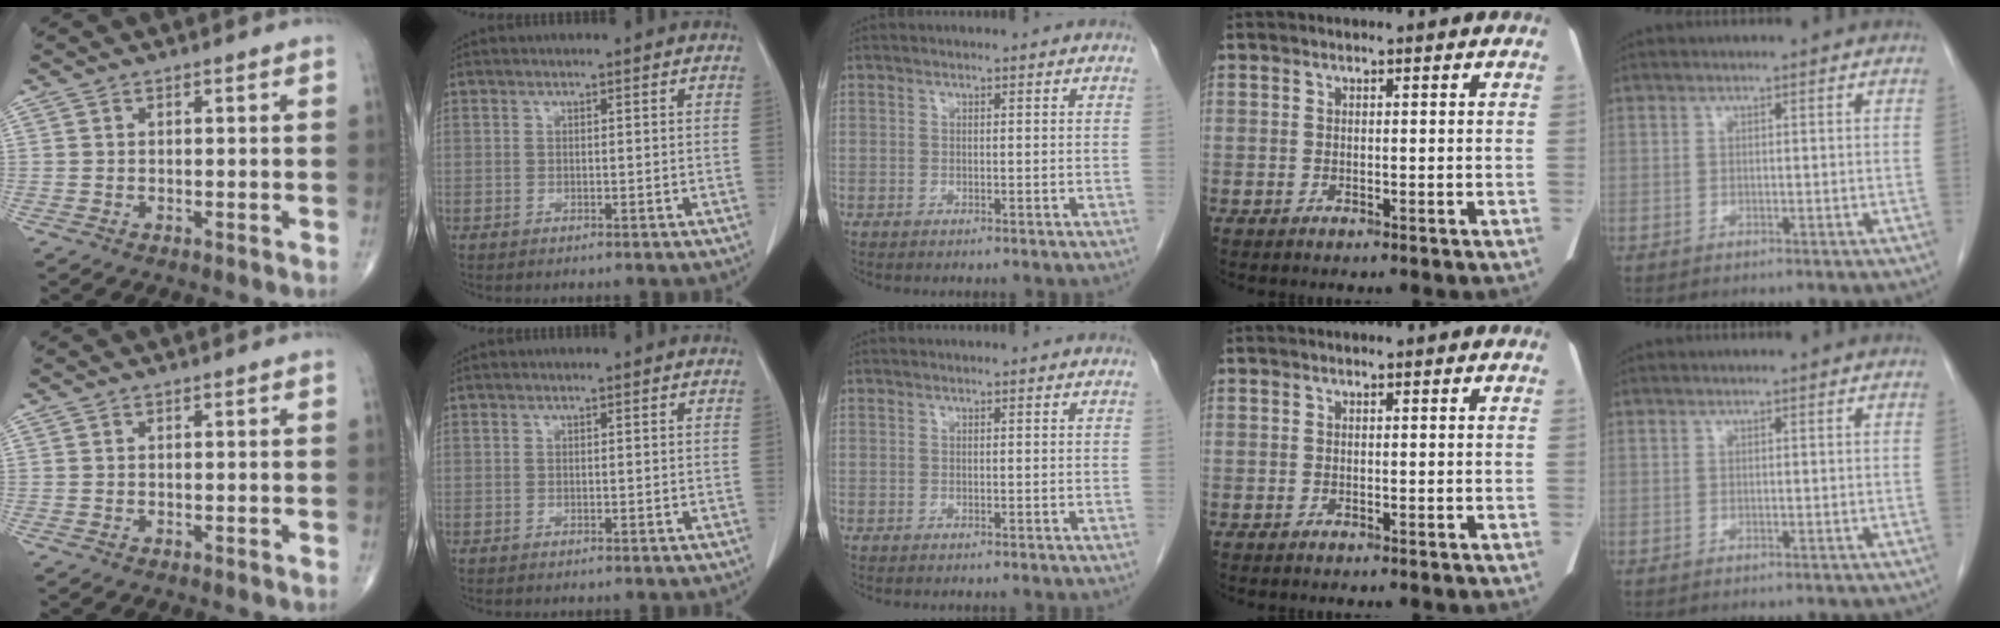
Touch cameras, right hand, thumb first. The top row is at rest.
{}